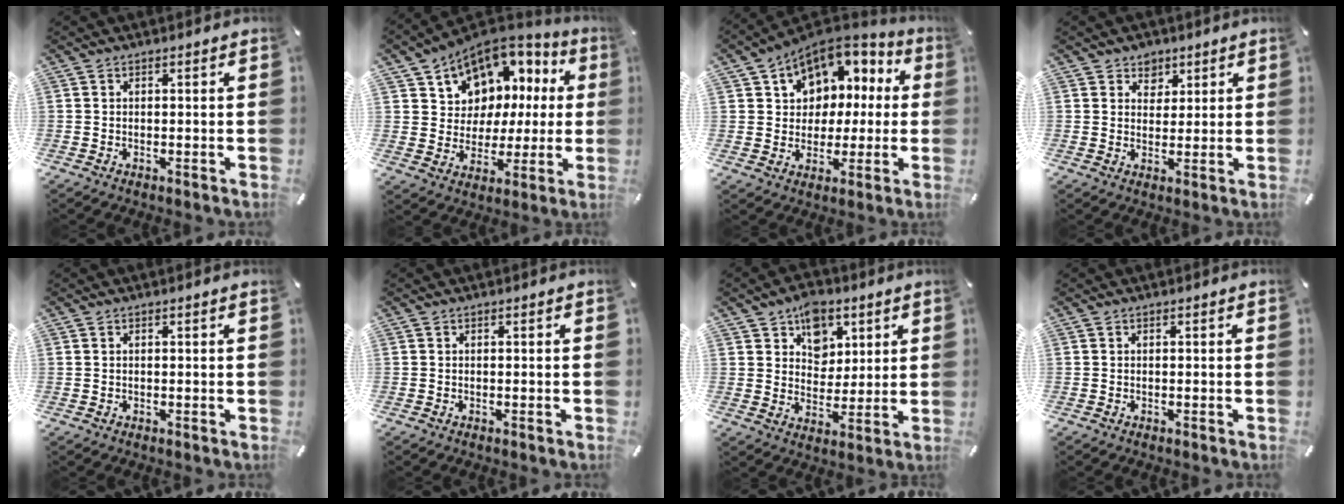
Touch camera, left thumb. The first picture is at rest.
{"total": 10.2, "force": [5.9, 8.1, 1.5], "torque": [-0.041, -0.065, 0.111]}
{"total": 10.2, "force": [4.0, 8.9, 2.8], "torque": [-0.058, -0.030, 0.081]}
{"total": 4.3, "force": [2.5, 3.5, 0.2], "torque": [0.005, -0.009, 0.041]}
{"total": 0.0}
{"total": 0.0}
{"total": 9.2, "force": [5.1, 7.2, 2.4], "torque": [-0.025, -0.030, 0.091]}
{"total": 0.0}